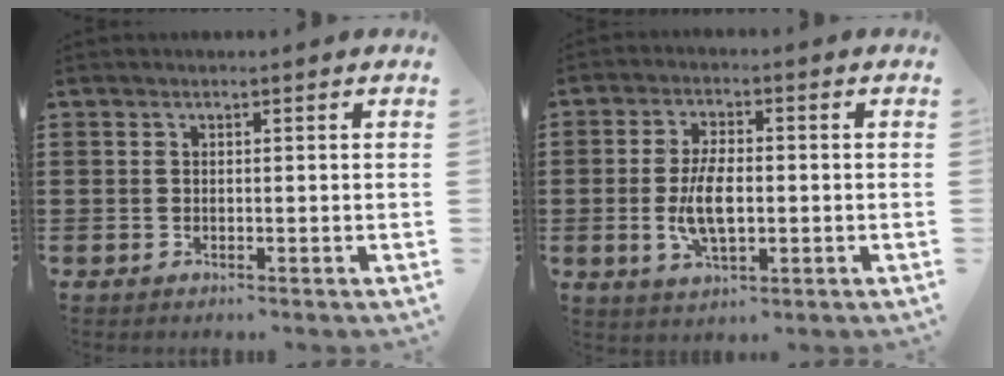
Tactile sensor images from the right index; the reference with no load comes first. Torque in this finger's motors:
{"motor_torque": [1.82, 0.32, 0.85, 0.21]}